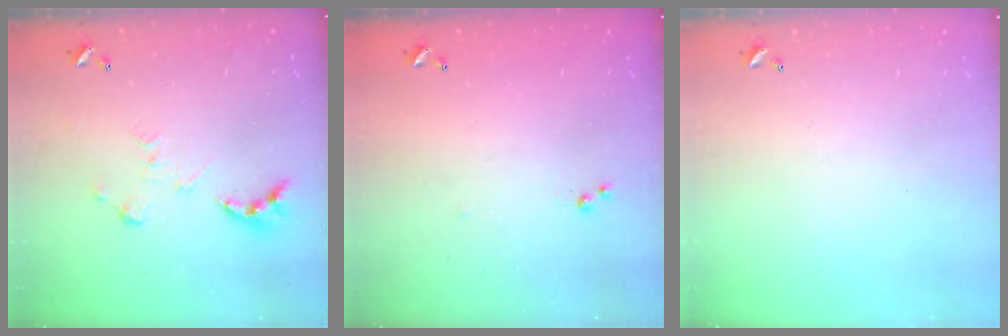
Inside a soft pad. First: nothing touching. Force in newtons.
{"total": 4.8, "press": 4.7, "slide": 0.4}
{"total": 0.0}